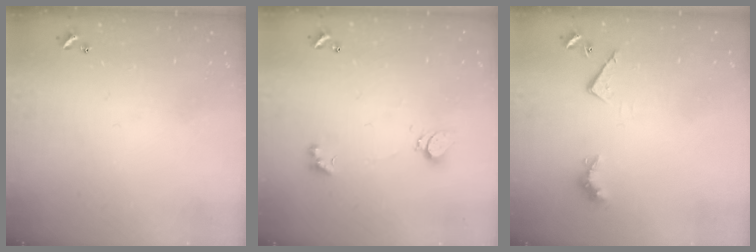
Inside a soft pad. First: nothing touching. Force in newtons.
{"total": 1.8, "press": 1.7, "slide": 0.5}
{"total": 4.5, "press": 4.5, "slide": 0.8}